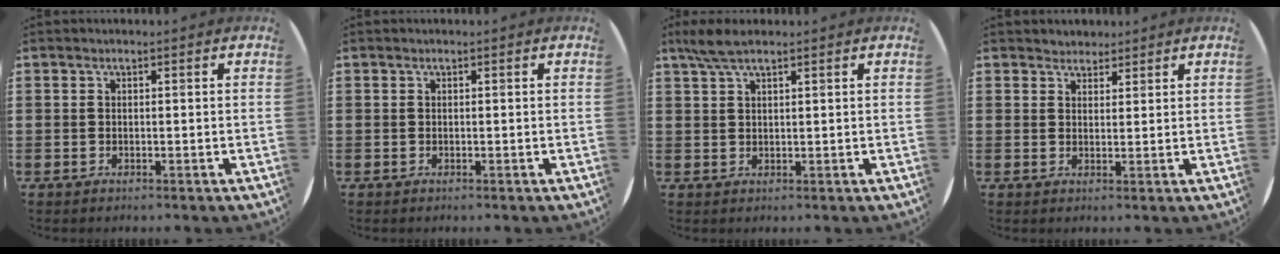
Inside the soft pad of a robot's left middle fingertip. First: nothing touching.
{"total": 0.0}
{"total": 3.7, "force": [2.6, 0.8, 2.5], "torque": [-0.052, 0.006, 0.047]}
{"total": 2.1, "force": [2.0, 0.7, -0.2], "torque": [0.001, 0.002, 0.038]}